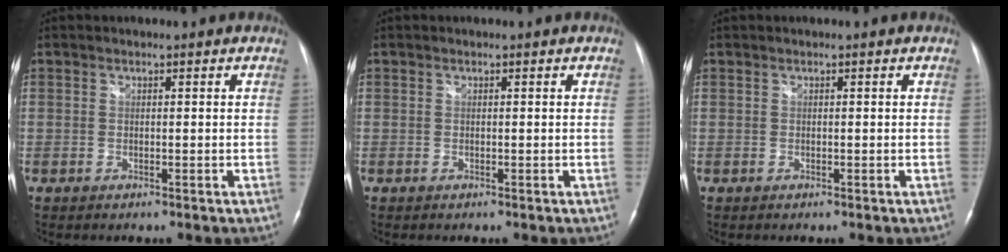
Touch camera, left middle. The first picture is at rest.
{"total": 0.0}
{"total": 0.0}